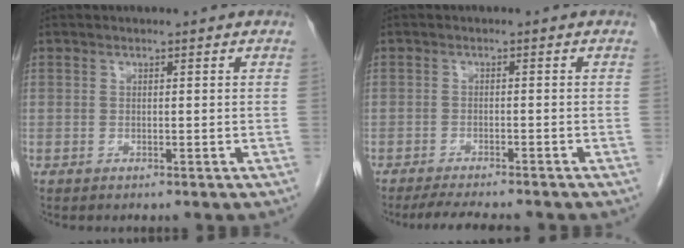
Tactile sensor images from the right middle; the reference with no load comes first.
{"total": 7.1, "force": [-6.2, 0.8, 3.3], "torque": [-0.050, -0.016, -0.093]}